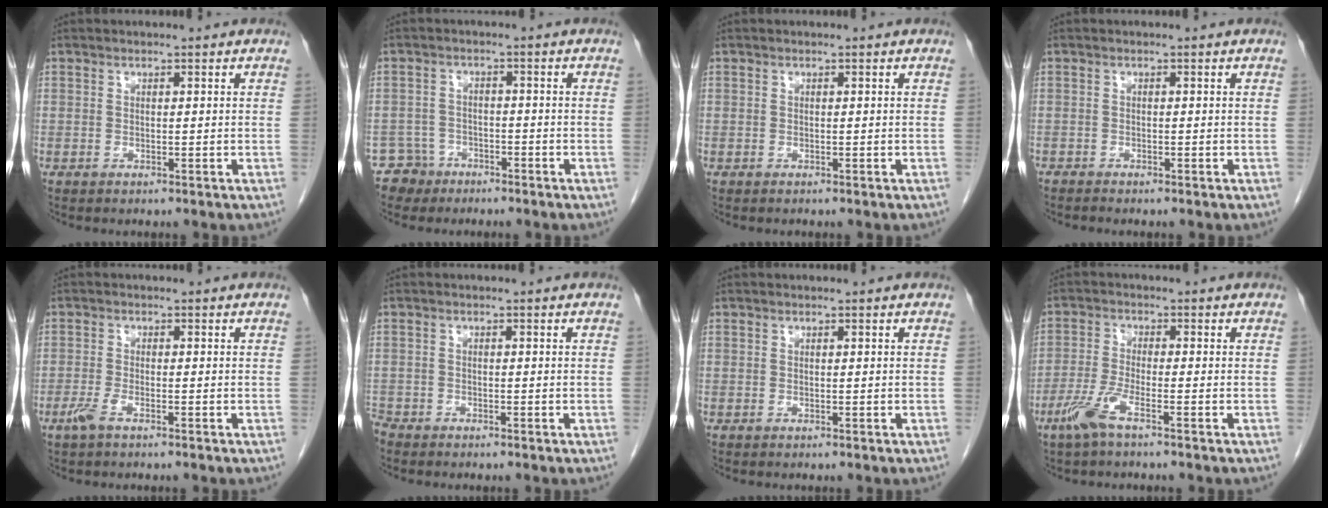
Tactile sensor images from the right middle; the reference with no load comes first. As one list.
[{"total": 3.9, "force": [-2.7, 2.7, -0.6], "torque": [0.013, 0.008, -0.049]}, {"total": 0.0}, {"total": 0.5, "force": [-0.5, -0.1, 0.0], "torque": [-0.005, -0.004, -0.013]}, {"total": 2.3, "force": [-1.5, 0.4, 1.7], "torque": [-0.042, -0.004, -0.034]}, {"total": 1.8, "force": [-1.7, 0.5, 0.2], "torque": [-0.004, -0.004, -0.032]}, {"total": 0.0}, {"total": 4.6, "force": [-2.9, 0.3, 3.6], "torque": [-0.086, -0.009, -0.066]}]